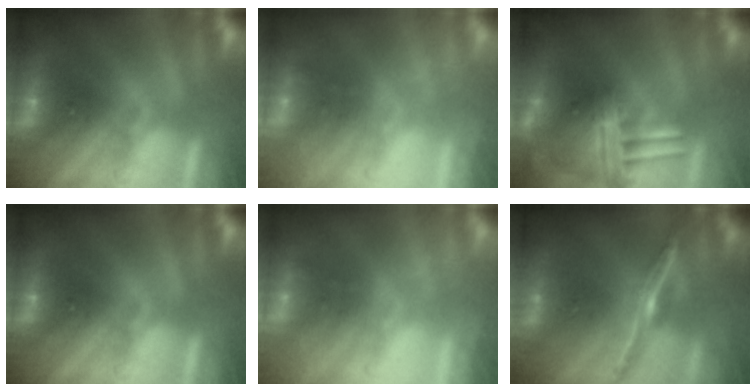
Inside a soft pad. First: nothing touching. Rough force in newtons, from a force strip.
{"total": 2.3}
{"total": 7.8}
{"total": 0.0}
{"total": 2.3}
{"total": 1.6}